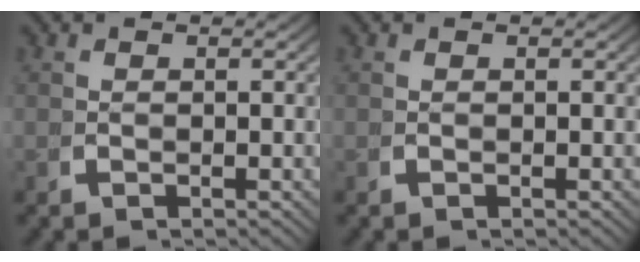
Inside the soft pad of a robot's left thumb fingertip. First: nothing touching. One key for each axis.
{"total": 0.0}